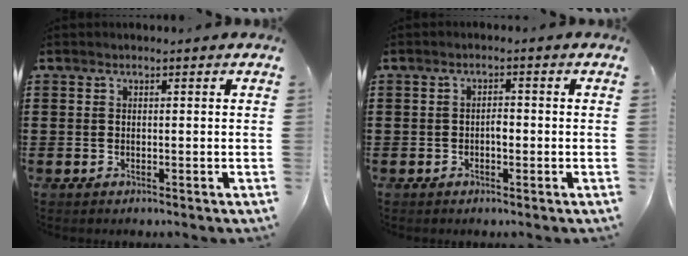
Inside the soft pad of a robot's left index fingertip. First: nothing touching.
{"total": 1.7, "force": [-0.4, 0.7, 1.5], "torque": [-0.029, 0.003, -0.010]}